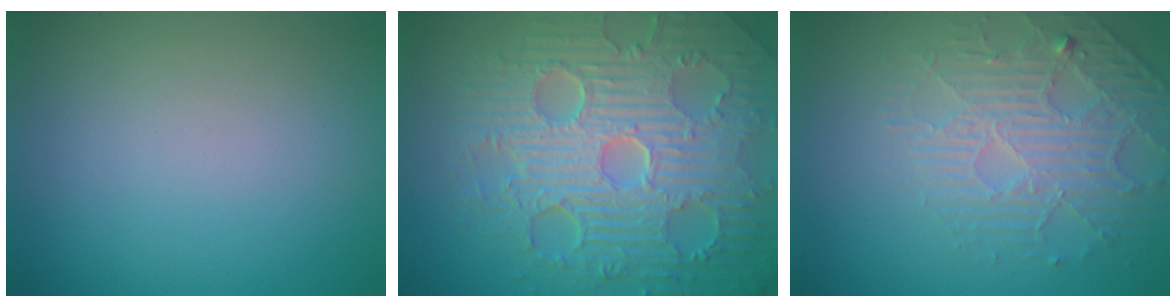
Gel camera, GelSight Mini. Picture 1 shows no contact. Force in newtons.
{"total": 11.0, "press": 7.2, "slide": 8.3}
{"total": 4.7, "press": 3.4, "slide": 3.2}